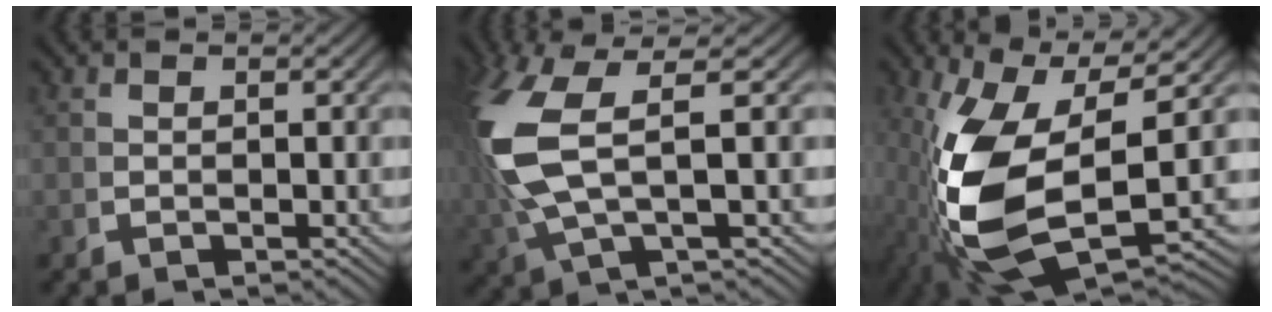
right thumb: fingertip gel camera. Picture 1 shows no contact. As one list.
[{"total": 9.5, "force": [0.9, 4.9, 8.1], "torque": [-0.196, -0.011, 0.026]}, {"total": 14.4, "force": [-1.2, 7.7, 12.0], "torque": [-0.258, -0.051, 0.013]}]